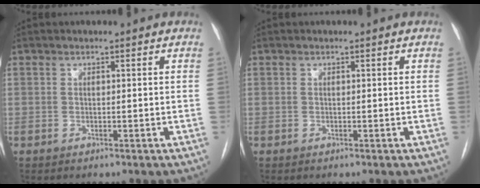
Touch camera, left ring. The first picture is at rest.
{"total": 0.0}